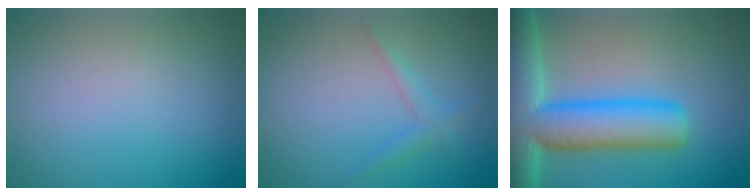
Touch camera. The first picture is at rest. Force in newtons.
{"total": 1.4, "press": 1.4, "slide": 0.1}
{"total": 10.7, "press": 10.7, "slide": 0.5}